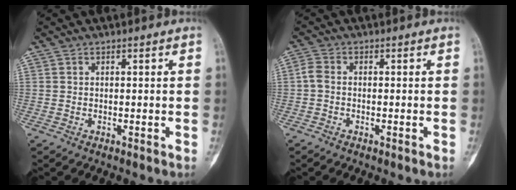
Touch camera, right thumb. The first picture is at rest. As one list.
[{"total": 2.3, "force": [-0.7, 1.5, 1.6], "torque": [-0.035, 0.007, -0.023]}]